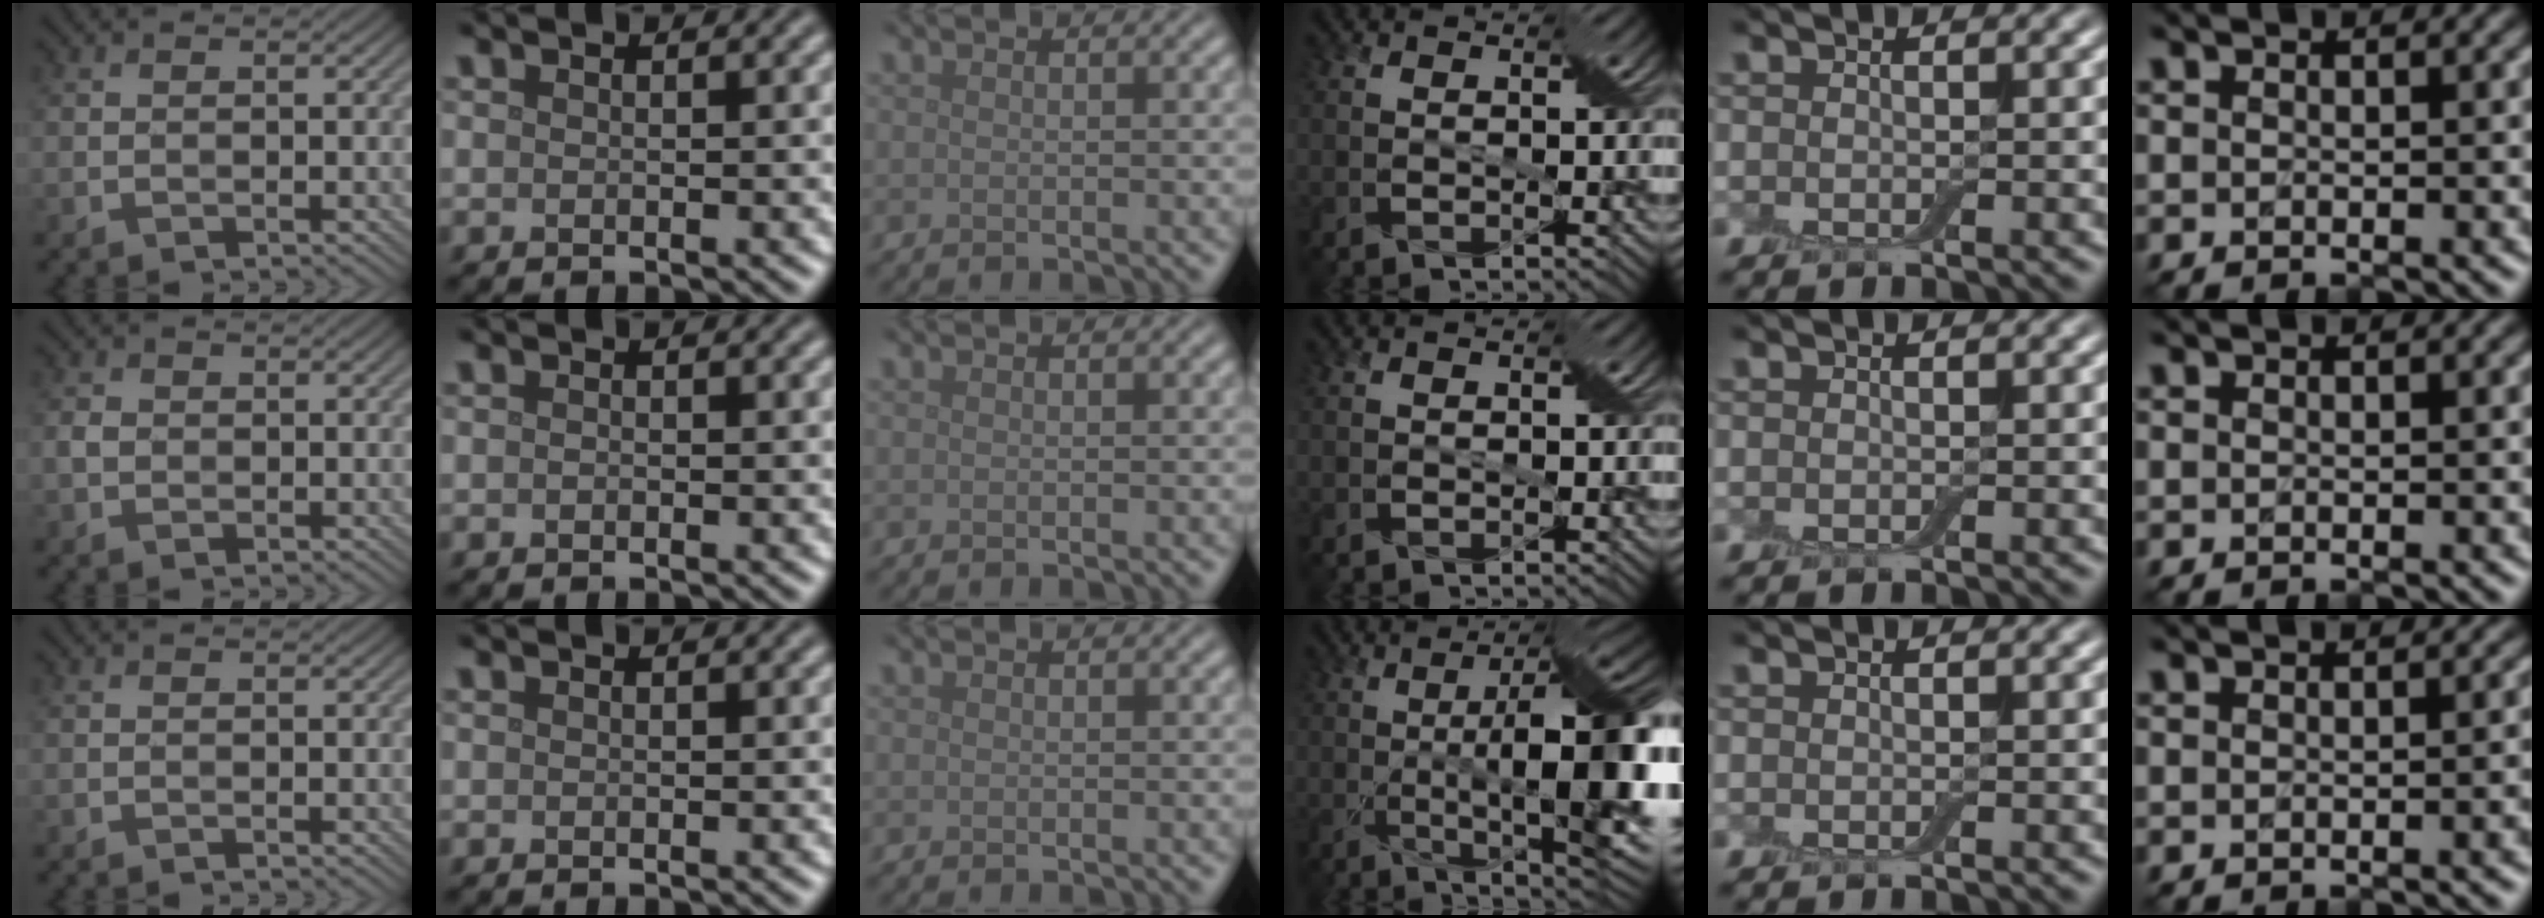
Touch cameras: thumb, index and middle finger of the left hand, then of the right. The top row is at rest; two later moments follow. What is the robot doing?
{"motion": "extract", "object": "backpack"}